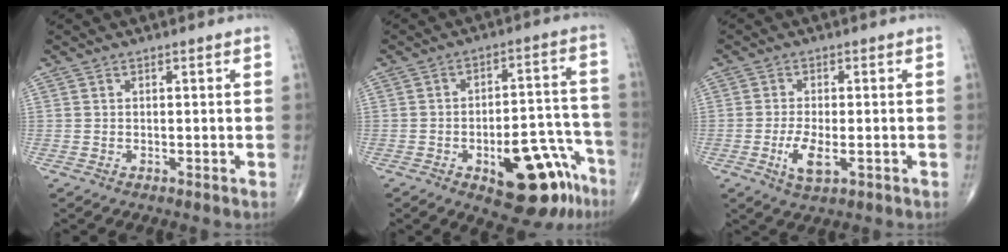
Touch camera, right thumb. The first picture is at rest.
{"total": 16.5, "force": [-8.6, 6.9, 12.2], "torque": [-0.108, 0.067, -0.107]}
{"total": 5.2, "force": [-1.6, 2.0, 4.5], "torque": [-0.088, -0.006, -0.026]}